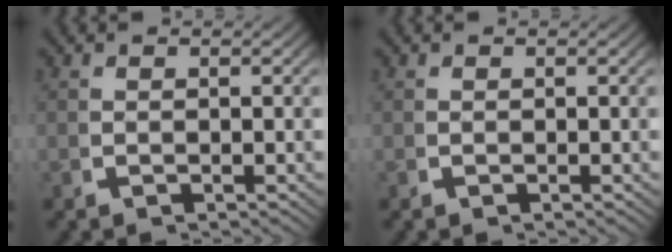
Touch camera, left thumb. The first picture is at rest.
{"total": 0.0}